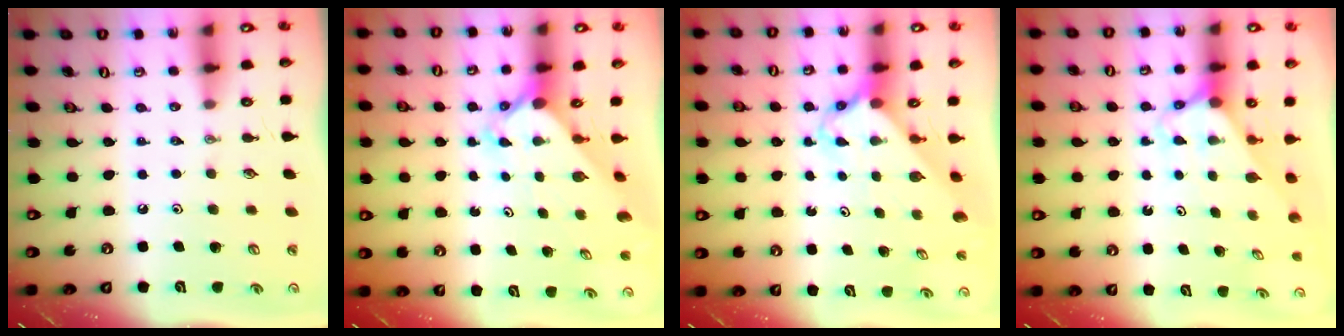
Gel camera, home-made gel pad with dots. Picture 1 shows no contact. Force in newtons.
{"total": 2.3, "press": 2.3, "slide": 0.1}
{"total": 2.4, "press": 2.4, "slide": 0.2}
{"total": 2.6, "press": 2.6, "slide": 0.2}